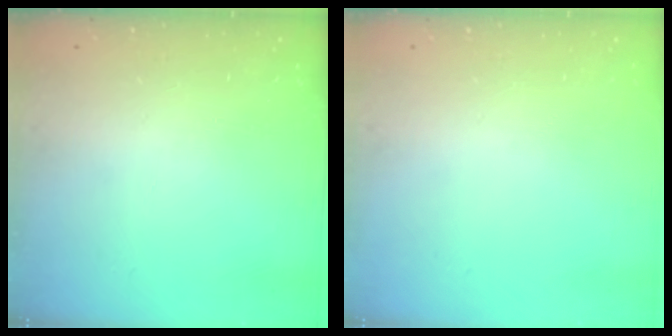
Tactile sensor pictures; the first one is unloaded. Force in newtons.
{"total": 0.0}